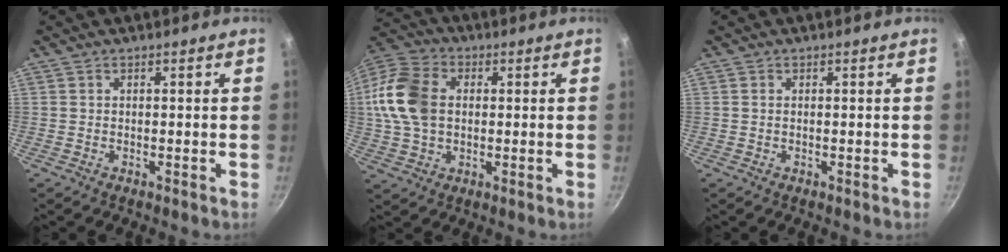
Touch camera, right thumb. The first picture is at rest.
{"total": 14.4, "force": [1.3, 10.1, 10.2], "torque": [-0.192, 0.018, 0.012]}
{"total": 0.0}